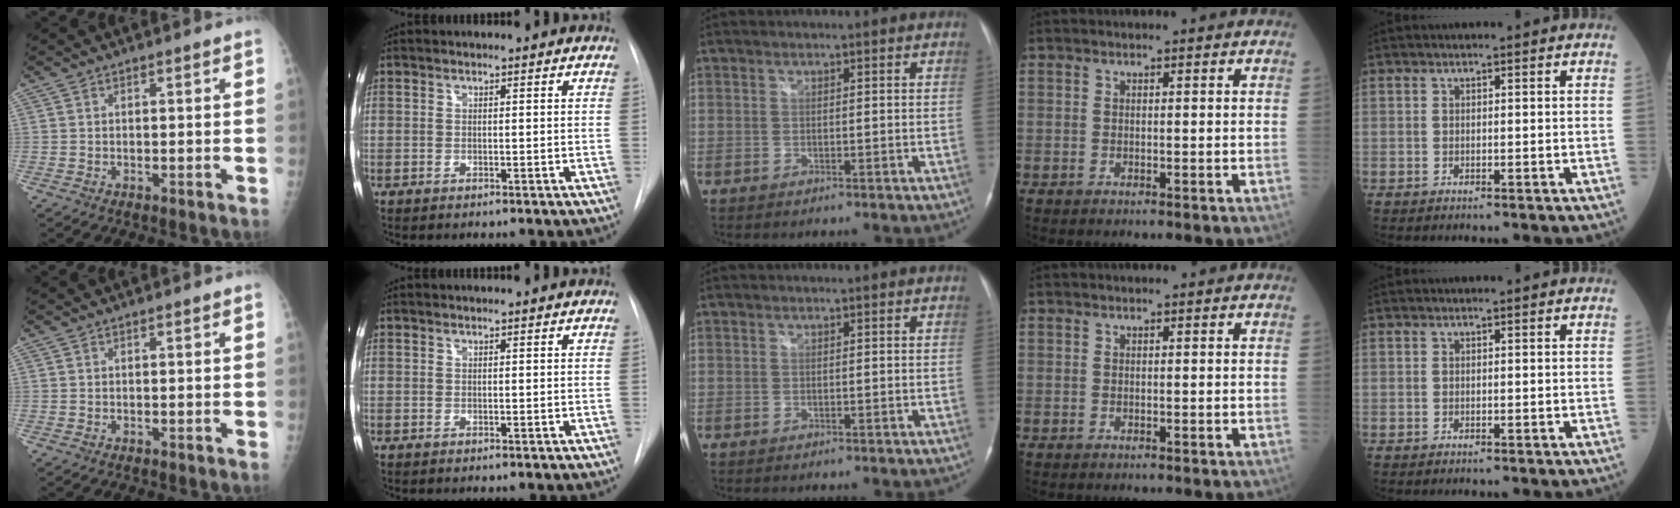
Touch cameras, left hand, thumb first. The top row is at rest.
{}